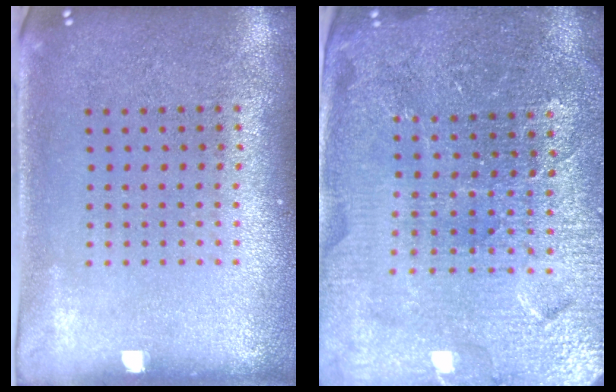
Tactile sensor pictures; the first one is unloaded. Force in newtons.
{"total": 4.6, "press": 4.4, "slide": 1.5}